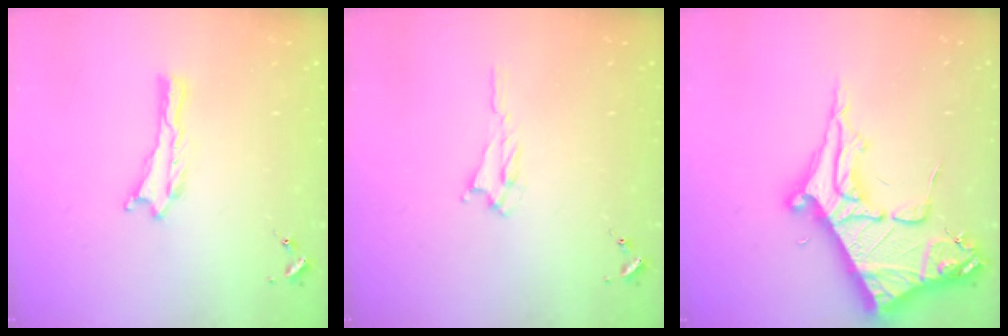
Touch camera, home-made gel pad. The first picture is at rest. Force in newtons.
{"total": 1.6, "press": 1.5, "slide": 0.4}
{"total": 10.6, "press": 10.6, "slide": 1.2}